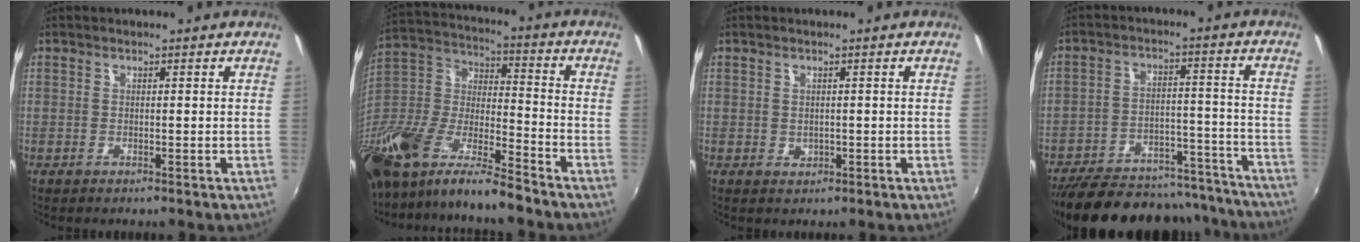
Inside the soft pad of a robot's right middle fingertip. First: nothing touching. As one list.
[{"total": 21.4, "force": [-15.5, 5.7, 13.5], "torque": [-0.284, -0.024, -0.298]}, {"total": 0.9, "force": [0.2, 0.8, 0.3], "torque": [0.000, 0.002, 0.006]}, {"total": 29.4, "force": [-25.4, 9.9, 11.1], "torque": [-0.220, 0.019, -0.323]}]